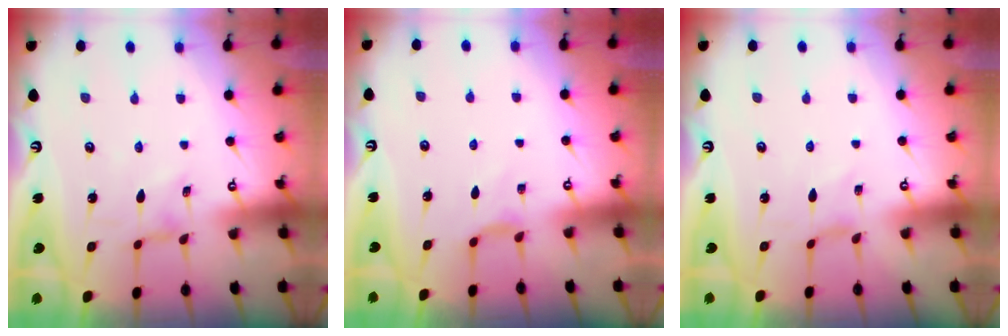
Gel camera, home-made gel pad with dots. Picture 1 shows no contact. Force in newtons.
{"total": 3.3, "press": 3.2, "slide": 0.6}
{"total": 1.5, "press": 1.5, "slide": 0.3}